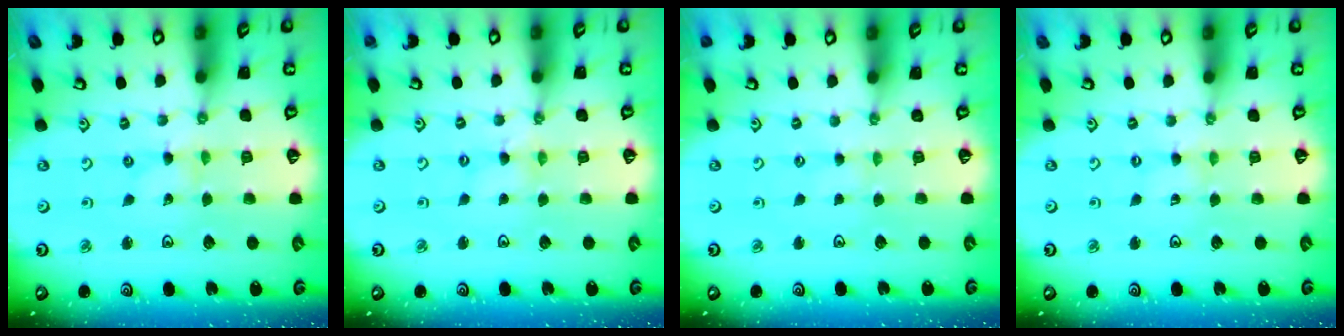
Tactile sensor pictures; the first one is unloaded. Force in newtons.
{"total": 0.9, "press": 0.9, "slide": 0.2}
{"total": 0.0}
{"total": 0.0}